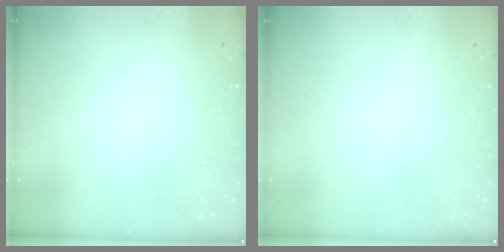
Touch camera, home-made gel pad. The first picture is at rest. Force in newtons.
{"total": 0.0}